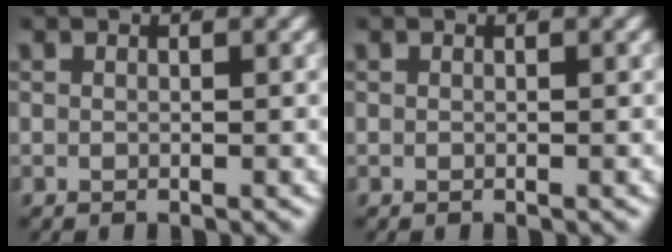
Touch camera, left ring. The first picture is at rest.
{"total": 0.0}